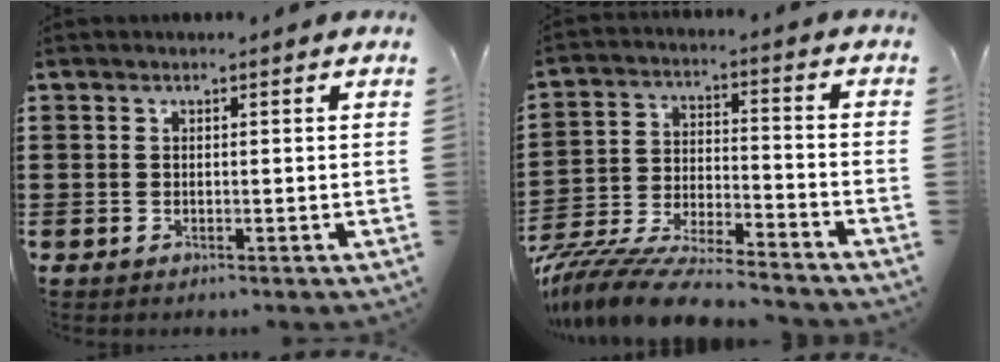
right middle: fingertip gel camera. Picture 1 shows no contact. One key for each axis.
{"total": 10.0, "fx": -9.5, "fy": 0.7, "fz": 3.0, "tx": -0.061, "ty": 0.012, "tz": -0.188}